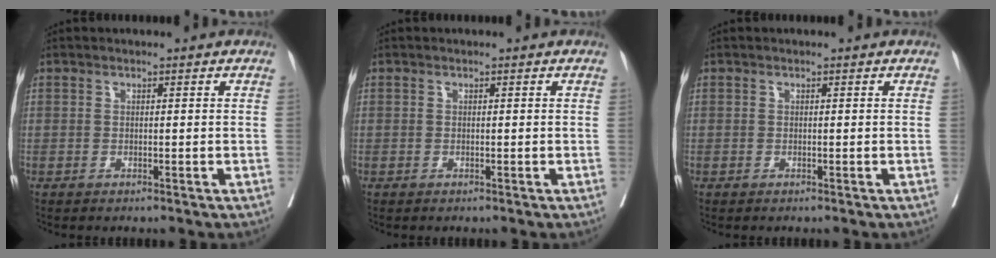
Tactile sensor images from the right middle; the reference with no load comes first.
{"total": 0.0}
{"total": 0.0}